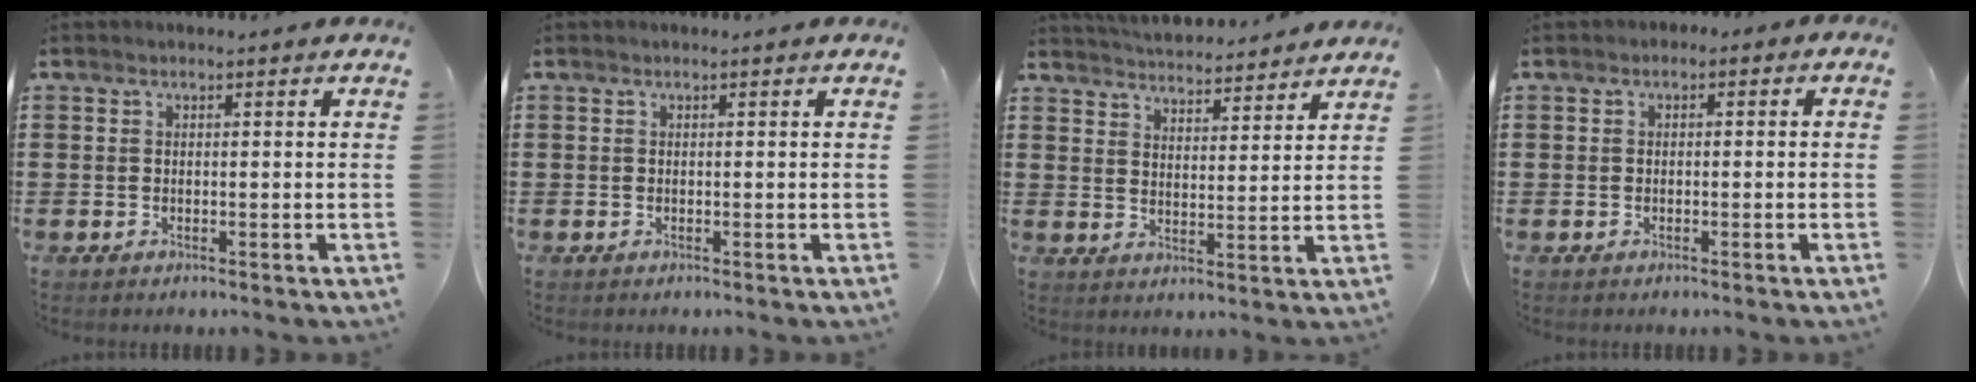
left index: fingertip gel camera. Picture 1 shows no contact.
{"total": 0.0}
{"total": 4.2, "force": [4.2, 0.1, 0.2], "torque": [-0.021, -0.026, 0.072]}
{"total": 1.1, "force": [-0.8, 0.6, 0.3], "torque": [-0.010, 0.003, -0.018]}